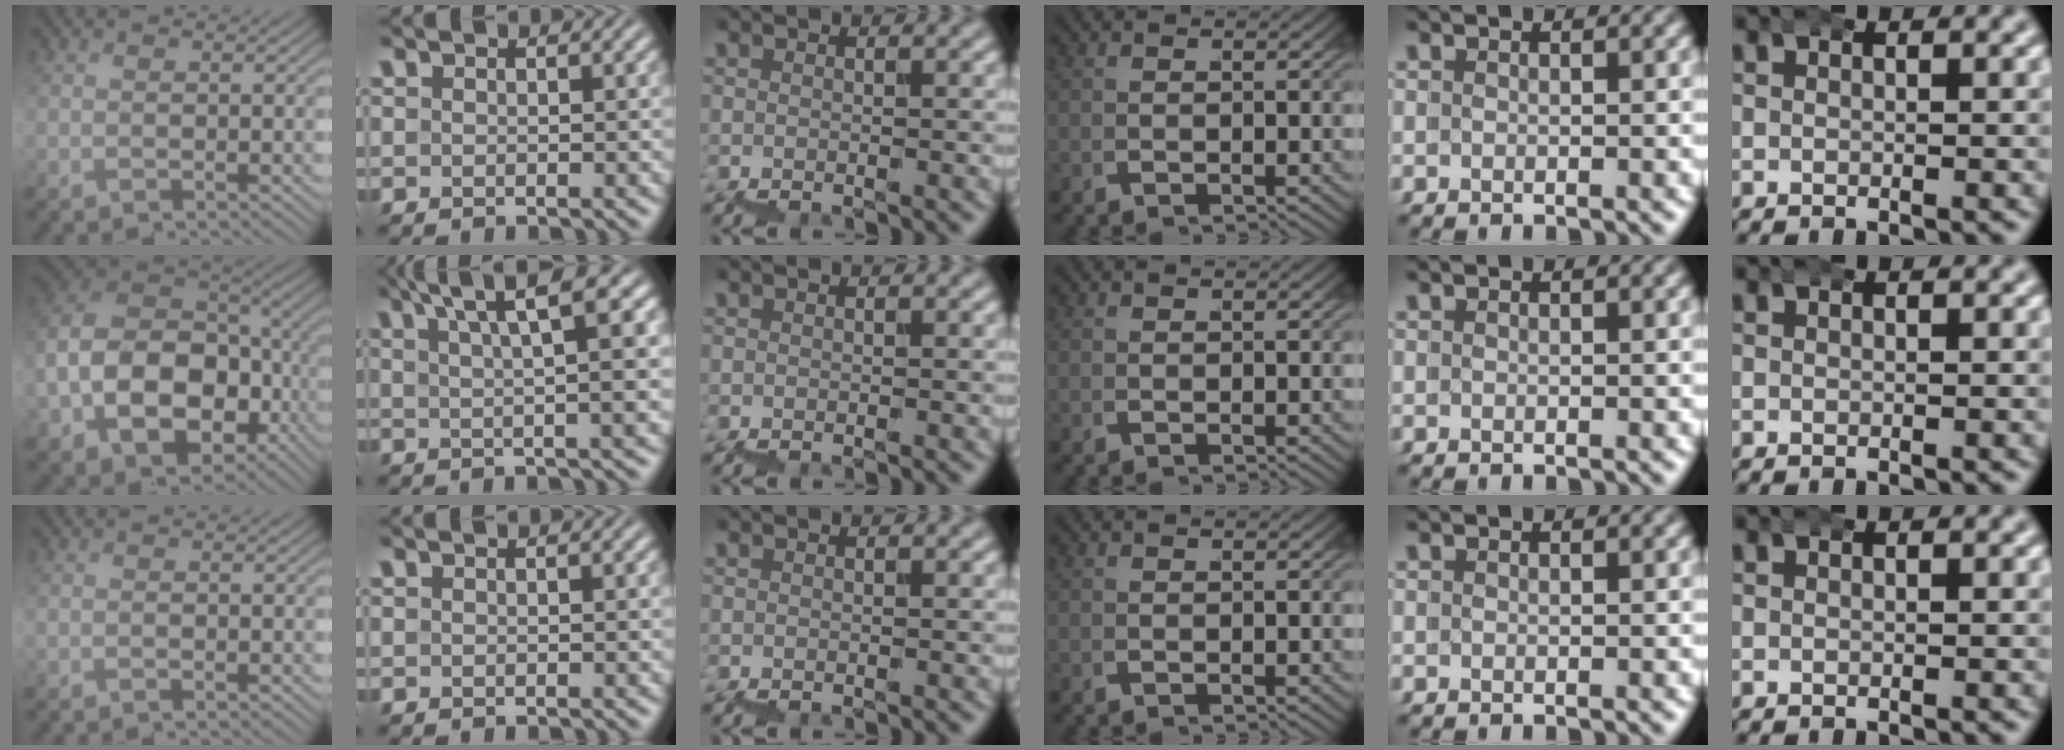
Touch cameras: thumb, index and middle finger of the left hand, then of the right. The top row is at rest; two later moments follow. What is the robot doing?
{"motion": "wrap", "object": "bubble wrap"}